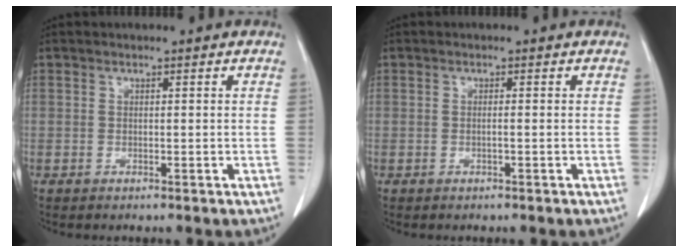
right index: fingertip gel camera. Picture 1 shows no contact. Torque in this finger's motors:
{"motor_torque": [-0.09, 0.10, -0.08, -0.01]}